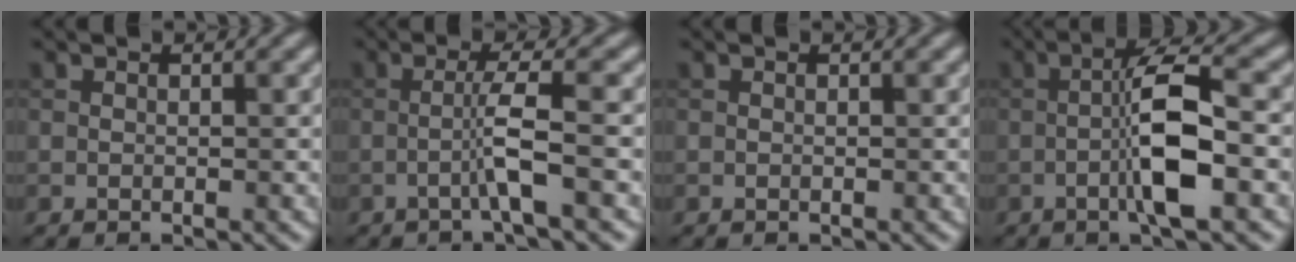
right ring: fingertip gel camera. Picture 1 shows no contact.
{"total": 3.3, "force": [-0.7, 0.2, 3.2], "torque": [-0.057, 0.006, -0.021]}
{"total": 0.0}
{"total": 6.2, "force": [-1.0, 1.1, 6.0], "torque": [-0.106, 0.013, -0.024]}